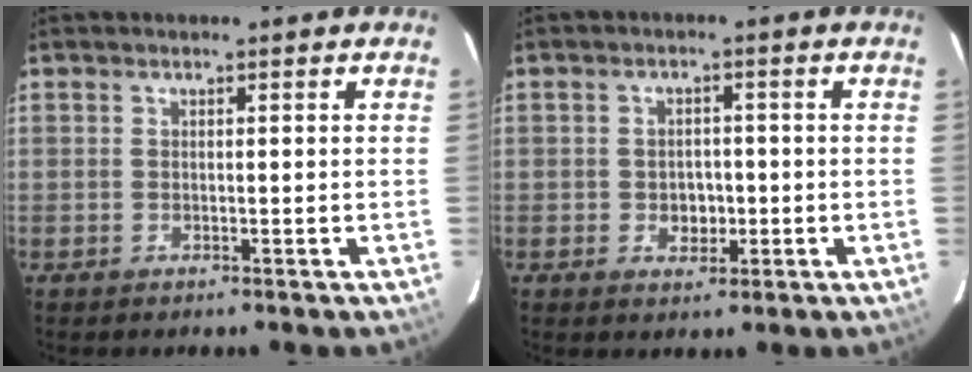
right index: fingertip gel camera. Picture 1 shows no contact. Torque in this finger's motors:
{"motor_torque": [0.00, 0.03, 0.05, 0.01]}